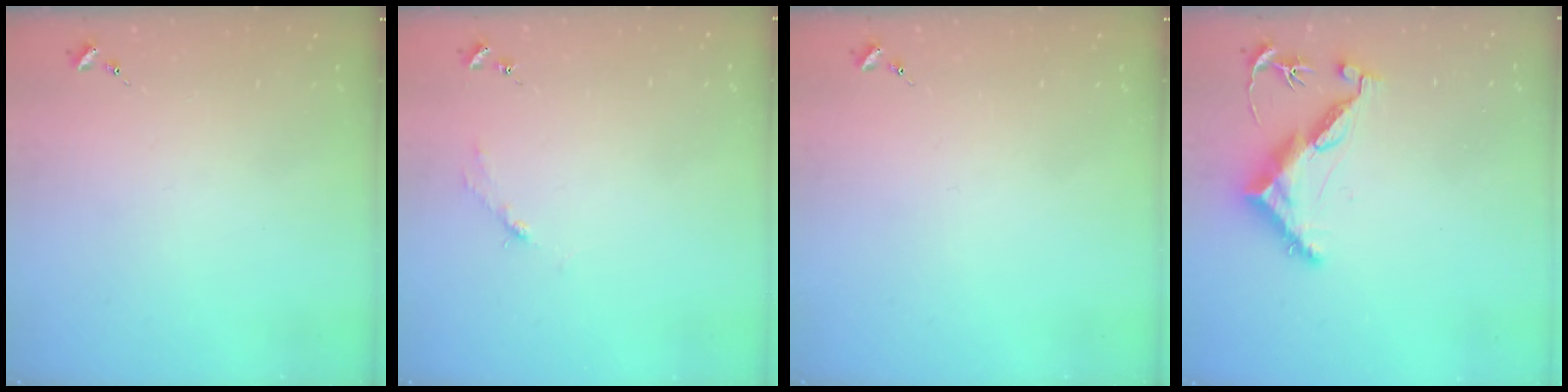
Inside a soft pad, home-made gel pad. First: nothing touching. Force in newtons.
{"total": 2.7, "press": 2.7, "slide": 0.4}
{"total": 0.0}
{"total": 11.7, "press": 11.7, "slide": 1.0}